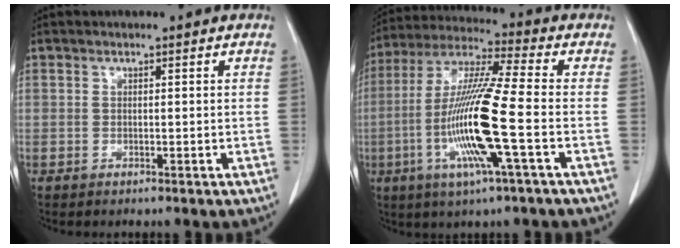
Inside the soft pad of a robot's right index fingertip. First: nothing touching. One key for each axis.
{"total": 15.4, "fx": -3.8, "fy": -0.2, "fz": 14.9, "tx": -0.308, "ty": -0.010, "tz": -0.082}